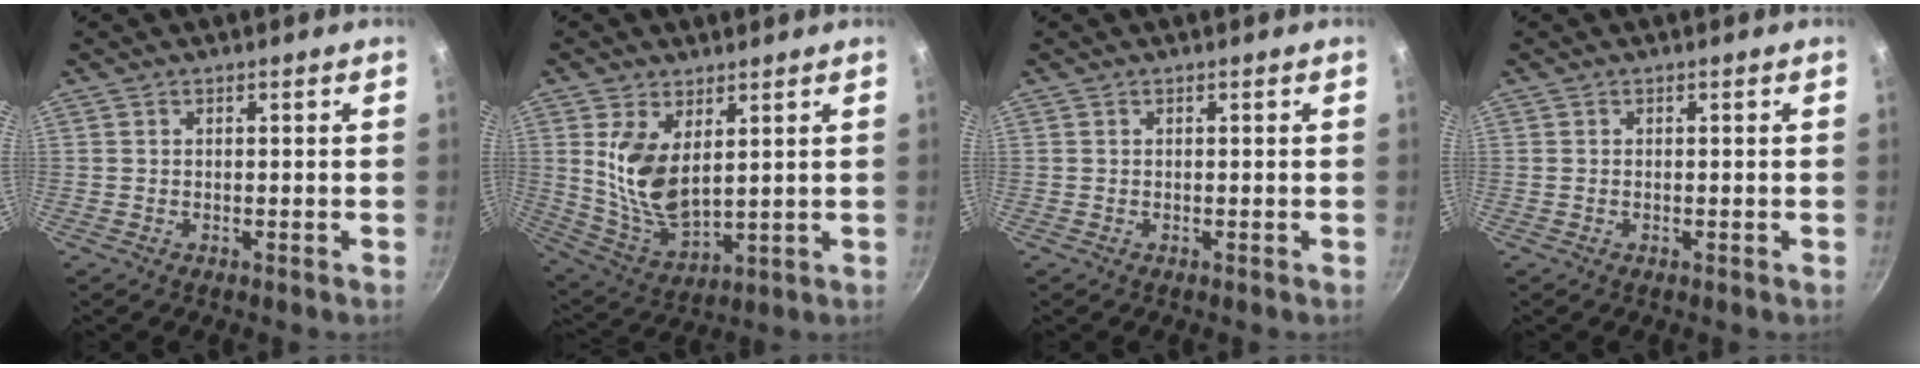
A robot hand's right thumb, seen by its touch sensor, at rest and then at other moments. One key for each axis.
{"total": 11.7, "fx": 3.4, "fy": 6.1, "fz": 9.3, "tx": -0.174, "ty": -0.037, "tz": 0.077}
{"total": 0.0}
{"total": 0.0}